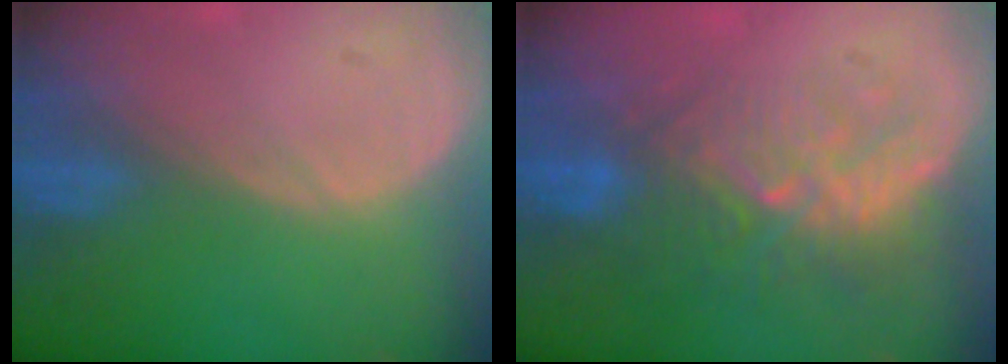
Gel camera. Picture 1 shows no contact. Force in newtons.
{"total": 9.1, "press": 8.4, "slide": 3.5}